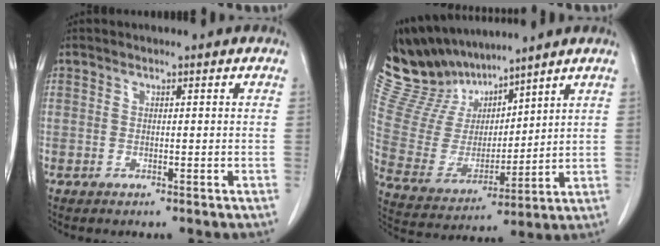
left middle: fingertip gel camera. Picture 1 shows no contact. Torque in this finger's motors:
{"motor_torque": [1.03, -1.11, 0.00, -0.08]}